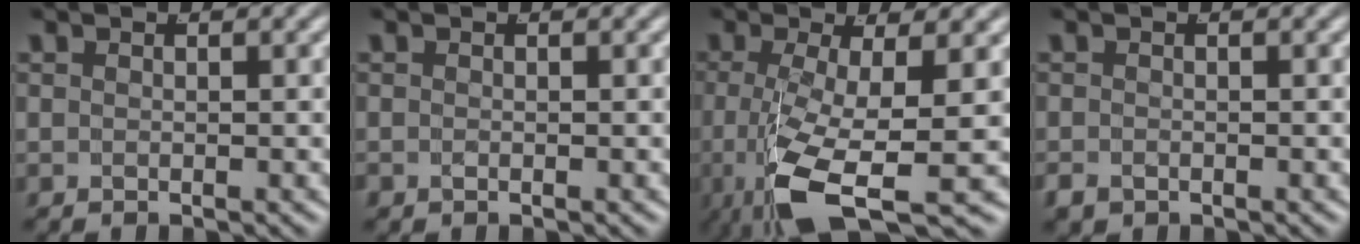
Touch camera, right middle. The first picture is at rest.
{"total": 0.6, "force": [-0.4, 0.3, 0.2], "torque": [-0.008, -0.008, -0.001]}
{"total": 9.2, "force": [-4.9, 3.0, 7.1], "torque": [-0.148, -0.051, -0.045]}
{"total": 1.4, "force": [-1.1, 0.8, 0.4], "torque": [-0.010, -0.015, -0.012]}